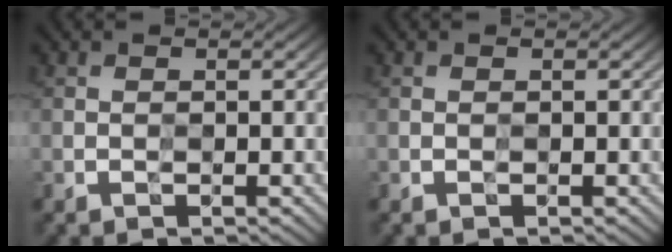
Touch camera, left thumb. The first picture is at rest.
{"total": 0.0}